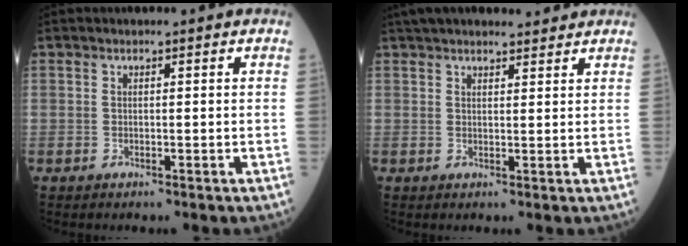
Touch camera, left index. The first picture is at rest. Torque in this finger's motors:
{"motor_torque": [-0.31, -0.65, -0.21, 0.10]}